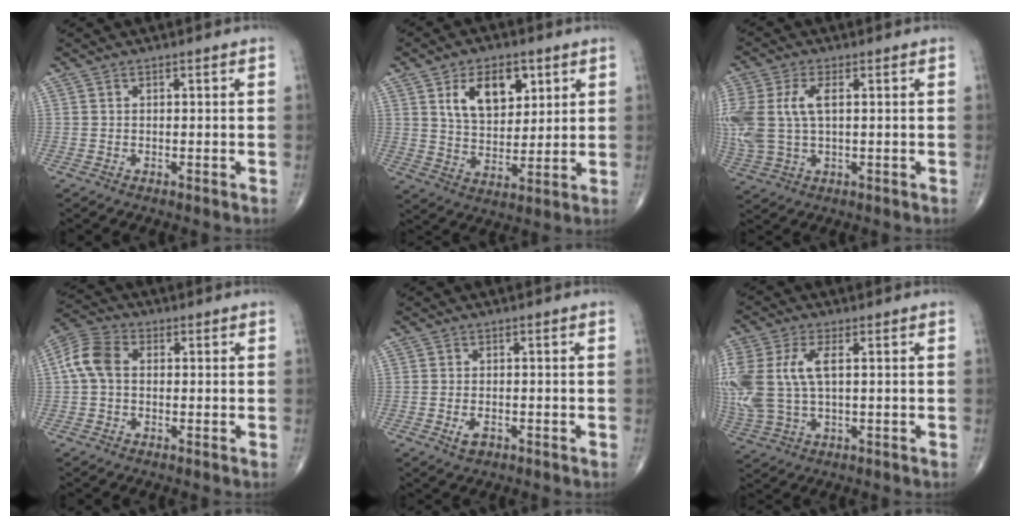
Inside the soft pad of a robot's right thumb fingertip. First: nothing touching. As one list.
[{"total": 11.7, "force": [4.9, 7.0, 8.0], "torque": [-0.097, -0.023, 0.090]}, {"total": 12.1, "force": [1.7, 6.6, 10.0], "torque": [-0.257, 0.010, 0.039]}, {"total": 7.1, "force": [0.4, 5.0, 5.1], "torque": [-0.107, 0.023, 0.000]}, {"total": 2.3, "force": [-1.0, 1.3, 1.6], "torque": [-0.028, 0.001, -0.015]}, {"total": 14.7, "force": [2.0, 7.8, 12.3], "torque": [-0.313, 0.007, 0.044]}]